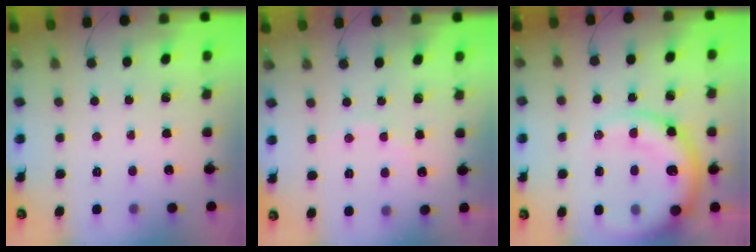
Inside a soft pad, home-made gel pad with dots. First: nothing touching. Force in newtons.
{"total": 5.6, "press": 5.5, "slide": 1.0}
{"total": 16.3, "press": 15.6, "slide": 4.7}